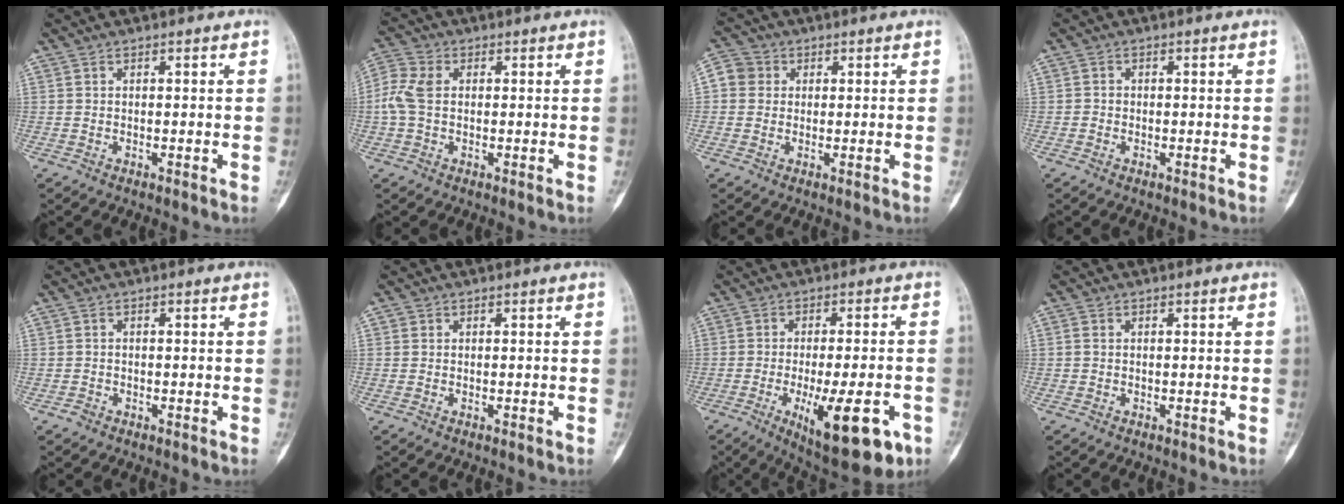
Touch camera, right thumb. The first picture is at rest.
{"total": 5.8, "force": [0.2, 4.3, 3.8], "torque": [-0.103, 0.015, -0.002]}
{"total": 6.2, "force": [1.0, 5.9, 1.9], "torque": [-0.028, 0.015, 0.014]}
{"total": 1.0, "force": [-0.2, 1.0, -0.3], "torque": [0.012, 0.003, -0.010]}
{"total": 0.9, "force": [-0.7, 0.6, 0.2], "torque": [0.000, 0.002, -0.017]}
{"total": 0.7, "force": [0.1, 0.6, -0.4], "torque": [0.011, 0.000, -0.003]}
{"total": 16.1, "force": [-6.2, 5.3, 13.9], "torque": [-0.178, 0.004, -0.076]}
{"total": 0.6, "force": [0.0, 0.5, -0.2], "torque": [0.002, -0.001, -0.005]}